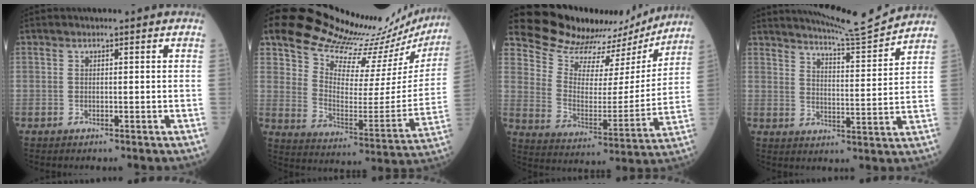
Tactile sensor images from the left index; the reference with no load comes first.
{"total": 24.5, "force": [23.1, 4.4, 7.0], "torque": [-0.123, -0.094, 0.314]}
{"total": 18.5, "force": [17.3, 4.7, 4.4], "torque": [-0.072, -0.021, 0.248]}
{"total": 9.8, "force": [9.5, -1.4, 1.5], "torque": [-0.034, -0.022, 0.146]}